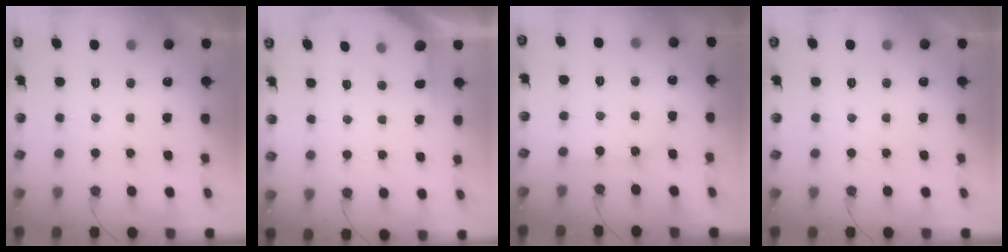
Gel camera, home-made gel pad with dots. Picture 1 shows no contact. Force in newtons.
{"total": 1.5, "press": 1.5, "slide": 0.2}
{"total": 2.9, "press": 2.9, "slide": 0.3}
{"total": 0.0}